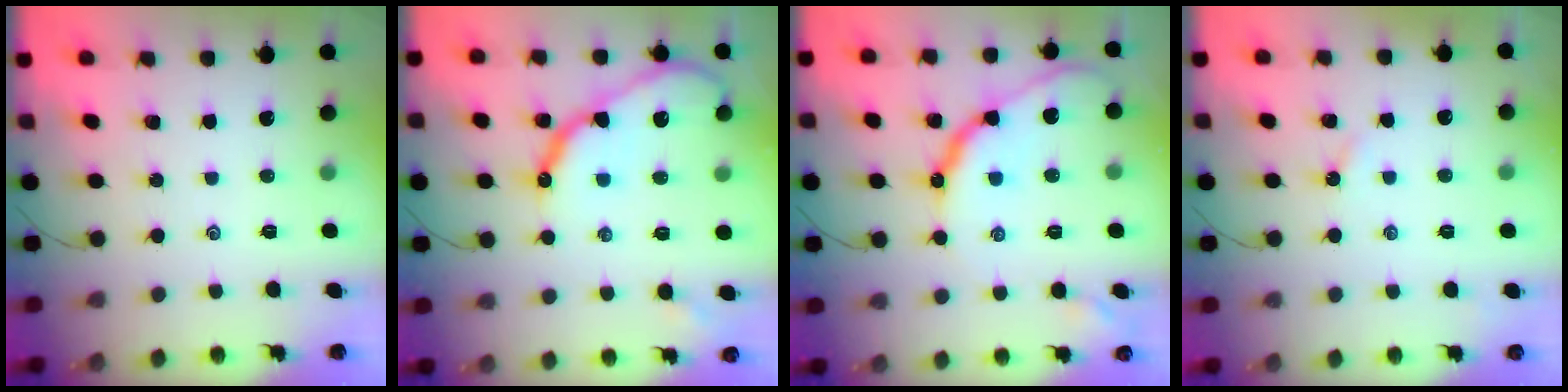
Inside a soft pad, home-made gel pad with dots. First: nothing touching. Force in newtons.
{"total": 14.1, "press": 14.1, "slide": 1.0}
{"total": 13.4, "press": 13.3, "slide": 0.5}
{"total": 1.5, "press": 1.5, "slide": 0.3}